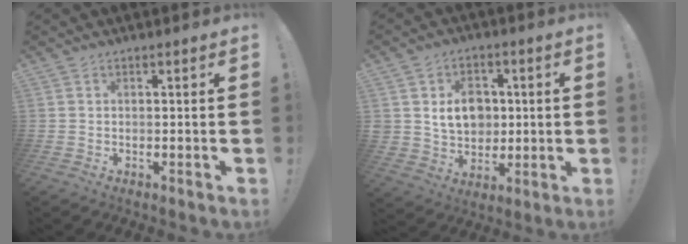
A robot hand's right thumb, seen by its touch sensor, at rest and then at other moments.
{"total": 11.4, "force": [2.3, 9.8, 5.4], "torque": [-0.081, -0.007, 0.052]}